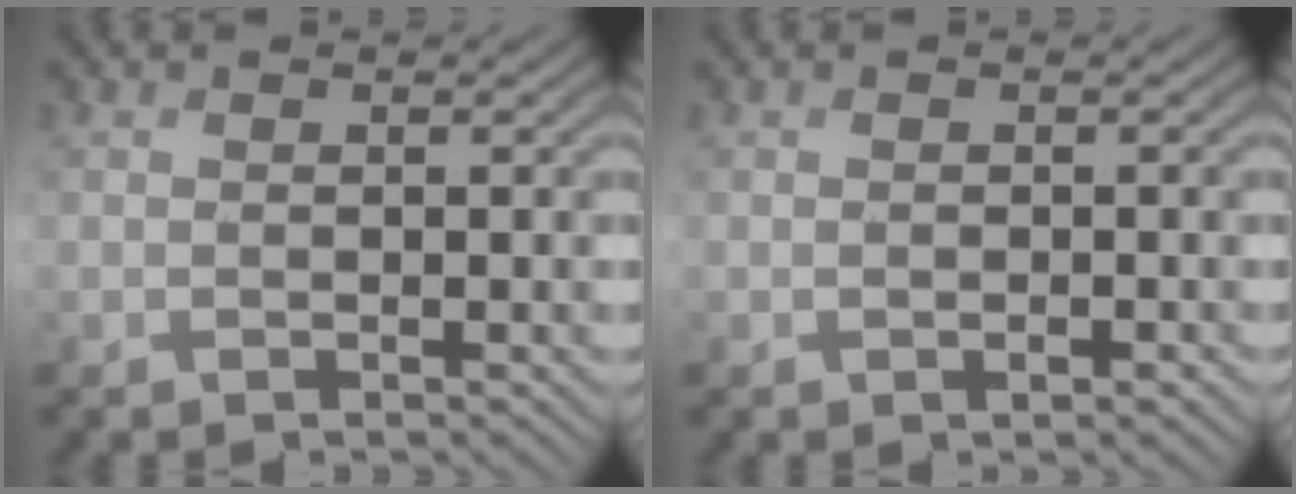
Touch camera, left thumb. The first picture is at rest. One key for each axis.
{"total": 1.1, "fx": -0.4, "fy": 0.5, "fz": 0.9, "tx": -0.013, "ty": -0.001, "tz": -0.004}